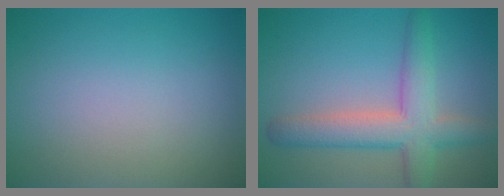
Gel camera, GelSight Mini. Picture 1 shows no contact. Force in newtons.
{"total": 5.6, "press": 5.6, "slide": 0.2}